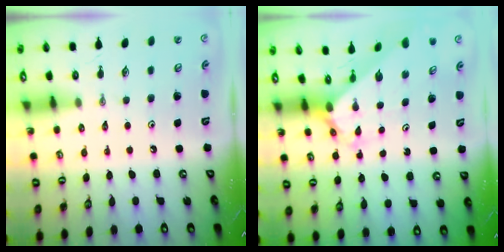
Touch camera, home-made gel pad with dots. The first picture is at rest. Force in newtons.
{"total": 2.2, "press": 2.2, "slide": 0.2}